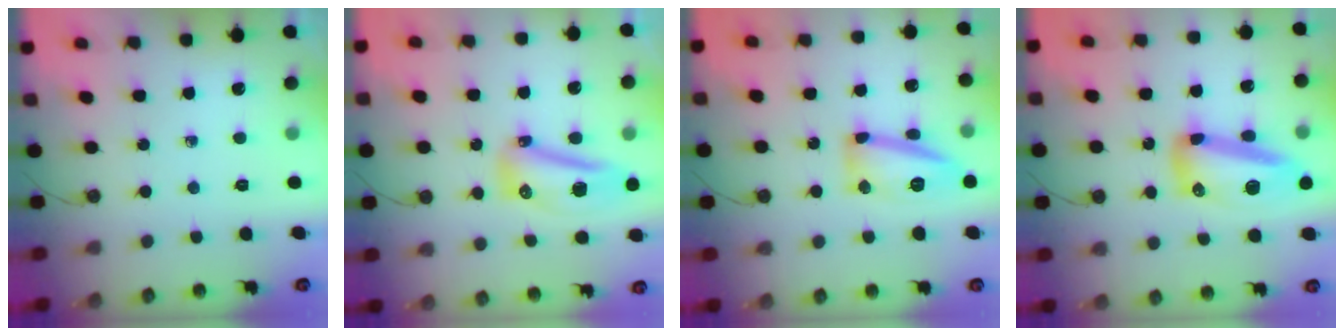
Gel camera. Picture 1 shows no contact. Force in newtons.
{"total": 21.3, "press": 16.2, "slide": 13.9}
{"total": 14.4, "press": 14.3, "slide": 1.2}
{"total": 14.7, "press": 14.7, "slide": 1.3}